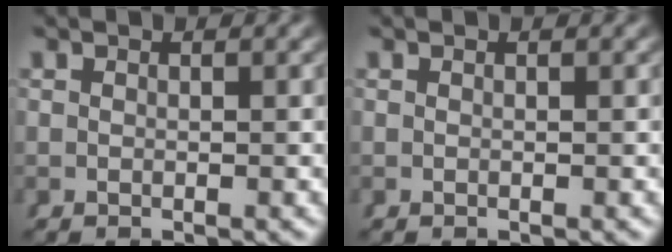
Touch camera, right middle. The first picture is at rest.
{"total": 0.0}